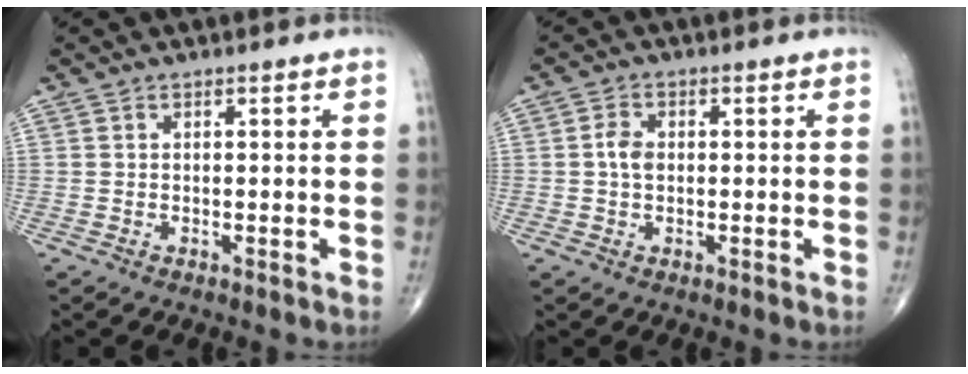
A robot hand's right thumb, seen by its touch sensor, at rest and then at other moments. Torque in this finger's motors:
{"motor_torque": [0.65, 1.26, 0.78, -0.13, 0.00]}